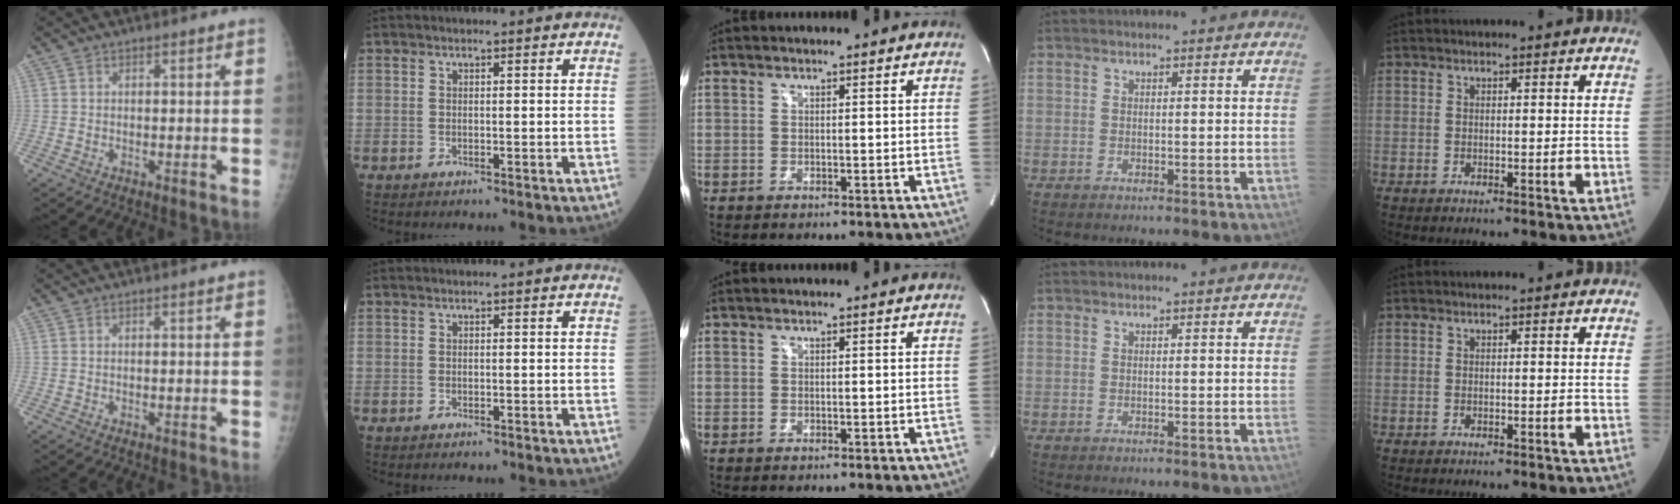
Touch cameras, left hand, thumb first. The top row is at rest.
{}